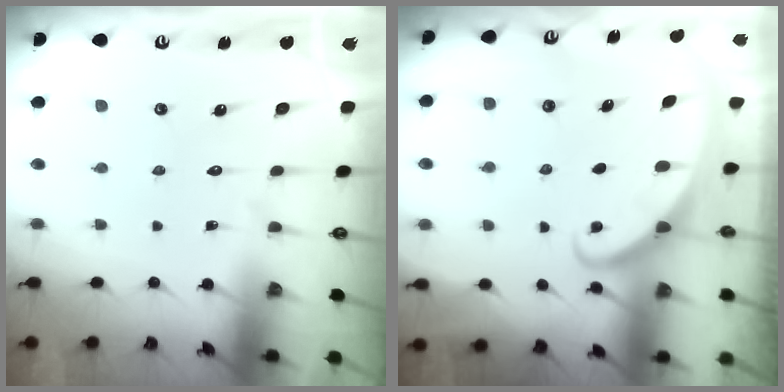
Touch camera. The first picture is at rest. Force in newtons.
{"total": 2.2, "press": 2.2, "slide": 0.1}